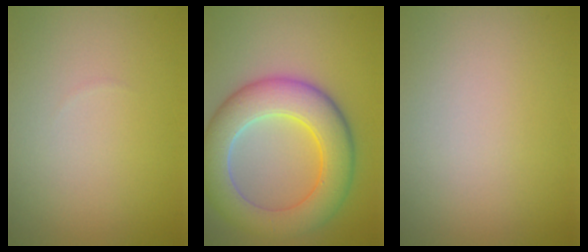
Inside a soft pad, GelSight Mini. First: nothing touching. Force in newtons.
{"total": 8.3, "press": 8.3, "slide": 0.4}
{"total": 0.0}